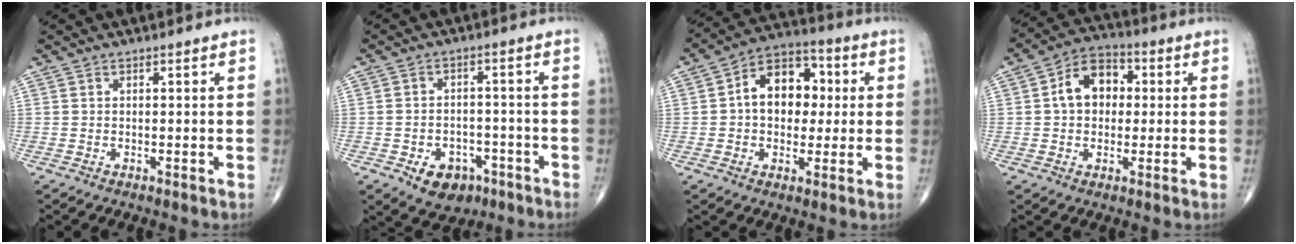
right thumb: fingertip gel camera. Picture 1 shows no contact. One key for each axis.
{"total": 8.2, "fx": -4.2, "fy": 5.9, "fz": 3.9, "tx": -0.037, "ty": 0.033, "tz": -0.053}
{"total": 13.2, "fx": 1.5, "fy": 9.3, "fz": 9.3, "tx": -0.100, "ty": 0.023, "tz": 0.013}
{"total": 9.7, "fx": 1.2, "fy": 7.1, "fz": 6.5, "tx": -0.083, "ty": 0.023, "tz": 0.010}